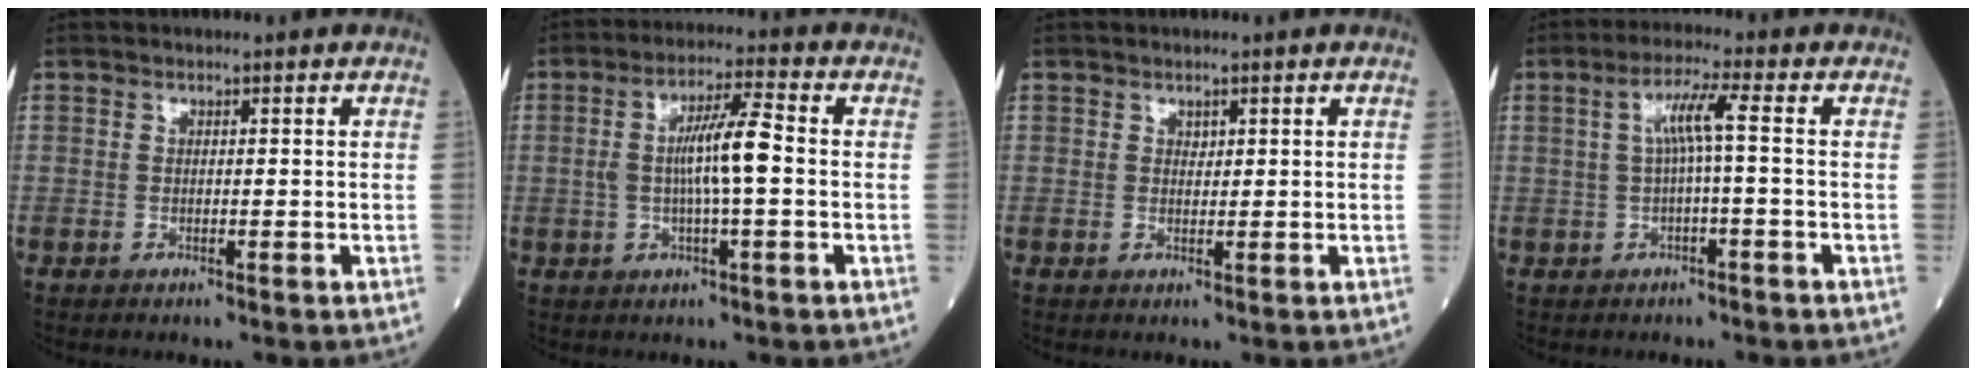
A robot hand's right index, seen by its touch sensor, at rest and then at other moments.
{"total": 7.7, "force": [-0.1, 0.6, 7.7], "torque": [-0.144, 0.009, -0.006]}
{"total": 0.7, "force": [0.4, 0.5, 0.3], "torque": [-0.001, -0.002, 0.007]}
{"total": 4.5, "force": [0.3, -0.2, 4.5], "torque": [-0.084, 0.016, 0.009]}